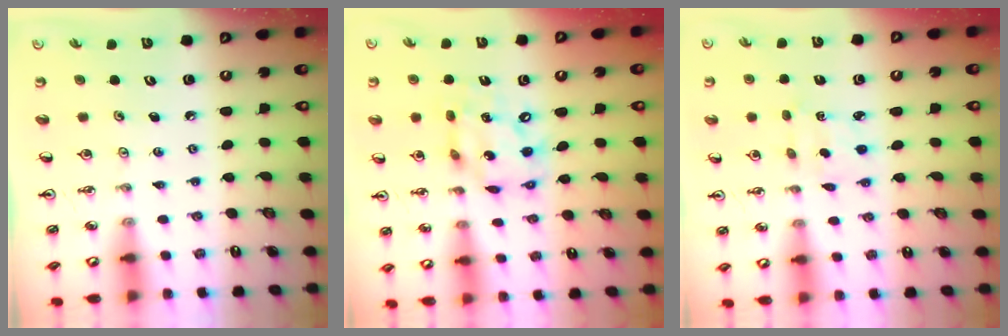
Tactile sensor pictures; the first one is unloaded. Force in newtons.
{"total": 13.7, "press": 13.6, "slide": 1.3}
{"total": 2.2, "press": 2.1, "slide": 0.7}